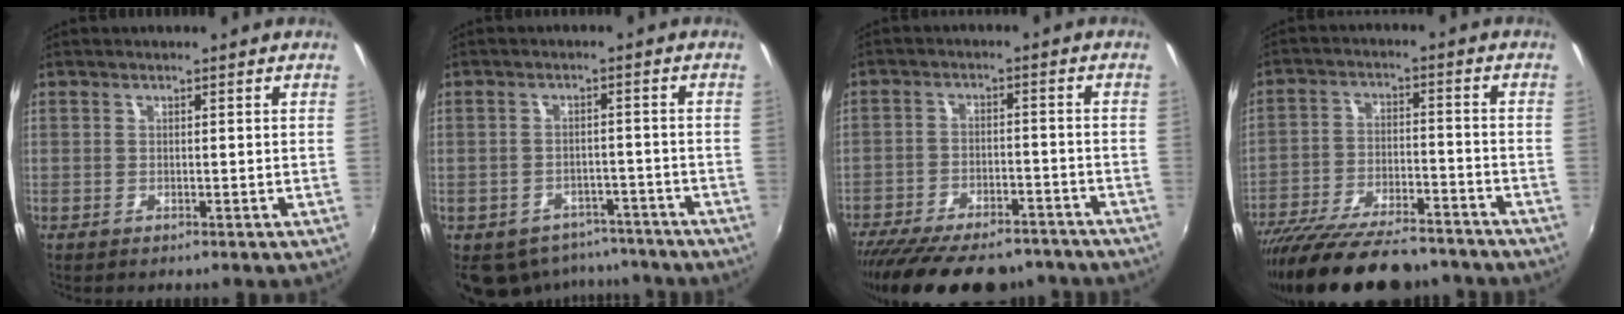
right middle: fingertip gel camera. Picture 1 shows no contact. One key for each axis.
{"total": 11.6, "fx": -8.5, "fy": 6.9, "fz": 3.7, "tx": -0.092, "ty": 0.004, "tz": -0.100}
{"total": 20.7, "fx": -17.0, "fy": 7.2, "fz": 9.4, "tx": -0.193, "ty": -0.019, "tz": -0.239}
{"total": 22.3, "fx": -18.9, "fy": 5.8, "fz": 10.4, "tx": -0.203, "ty": -0.036, "tz": -0.288}